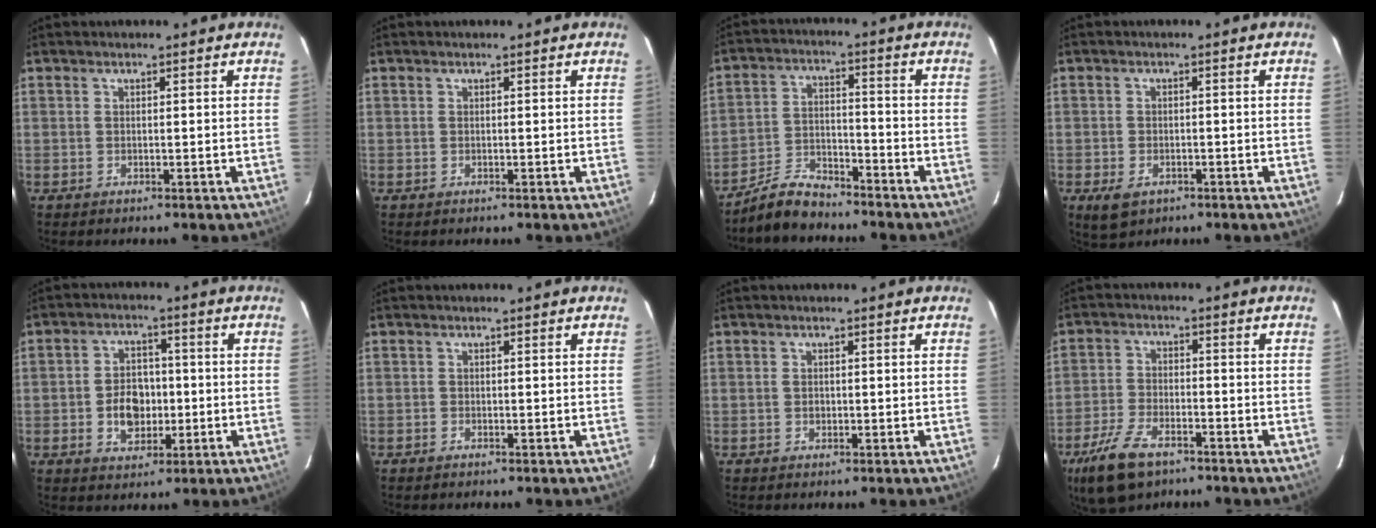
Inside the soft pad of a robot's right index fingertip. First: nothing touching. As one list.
[{"total": 0.0}, {"total": 7.8, "force": [-7.0, 2.6, 2.2], "torque": [-0.062, 0.022, -0.127]}, {"total": 4.6, "force": [-2.3, 3.0, 2.5], "torque": [-0.057, -0.010, -0.035]}, {"total": 7.8, "force": [-1.6, 5.7, 5.1], "torque": [-0.094, 0.016, -0.017]}, {"total": 0.7, "force": [-0.6, 0.3, 0.1], "torque": [-0.004, 0.001, -0.012]}, {"total": 1.1, "force": [-0.2, 0.9, 0.6], "torque": [-0.009, 0.002, -0.004]}, {"total": 10.8, "force": [-7.1, 5.2, 6.3], "torque": [-0.160, -0.011, -0.136]}]